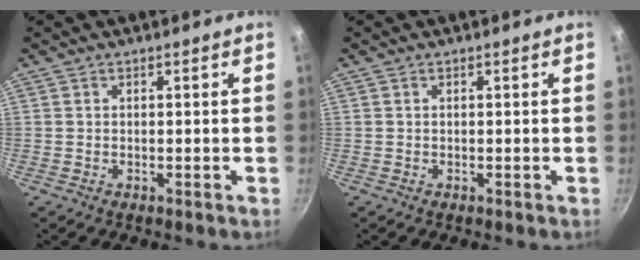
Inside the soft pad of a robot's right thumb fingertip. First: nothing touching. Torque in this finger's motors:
{"motor_torque": [-0.24, -0.02, -0.35, 0.02, 0.03]}